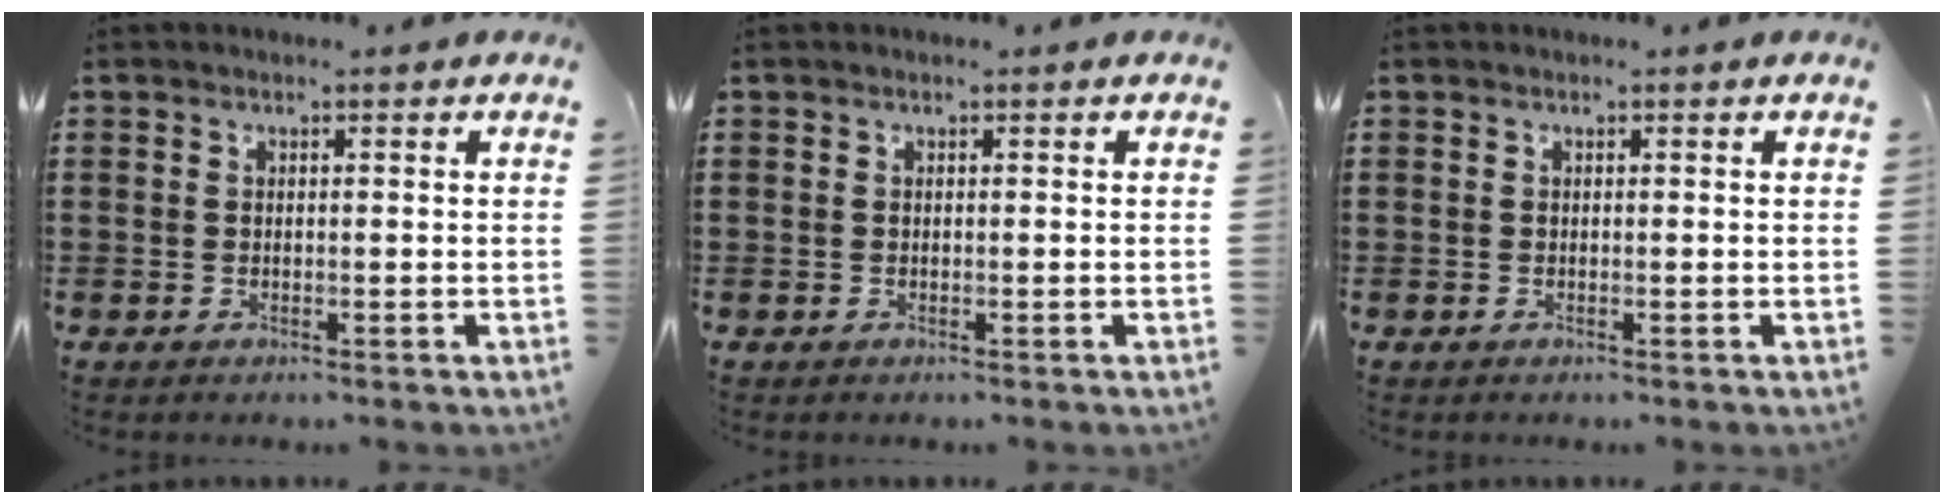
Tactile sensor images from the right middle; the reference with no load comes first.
{"total": 0.0}
{"total": 0.0}